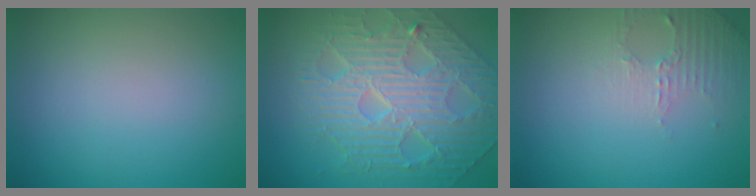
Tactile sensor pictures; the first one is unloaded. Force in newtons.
{"total": 6.8, "press": 5.8, "slide": 3.5}
{"total": 2.2, "press": 2.1, "slide": 0.6}